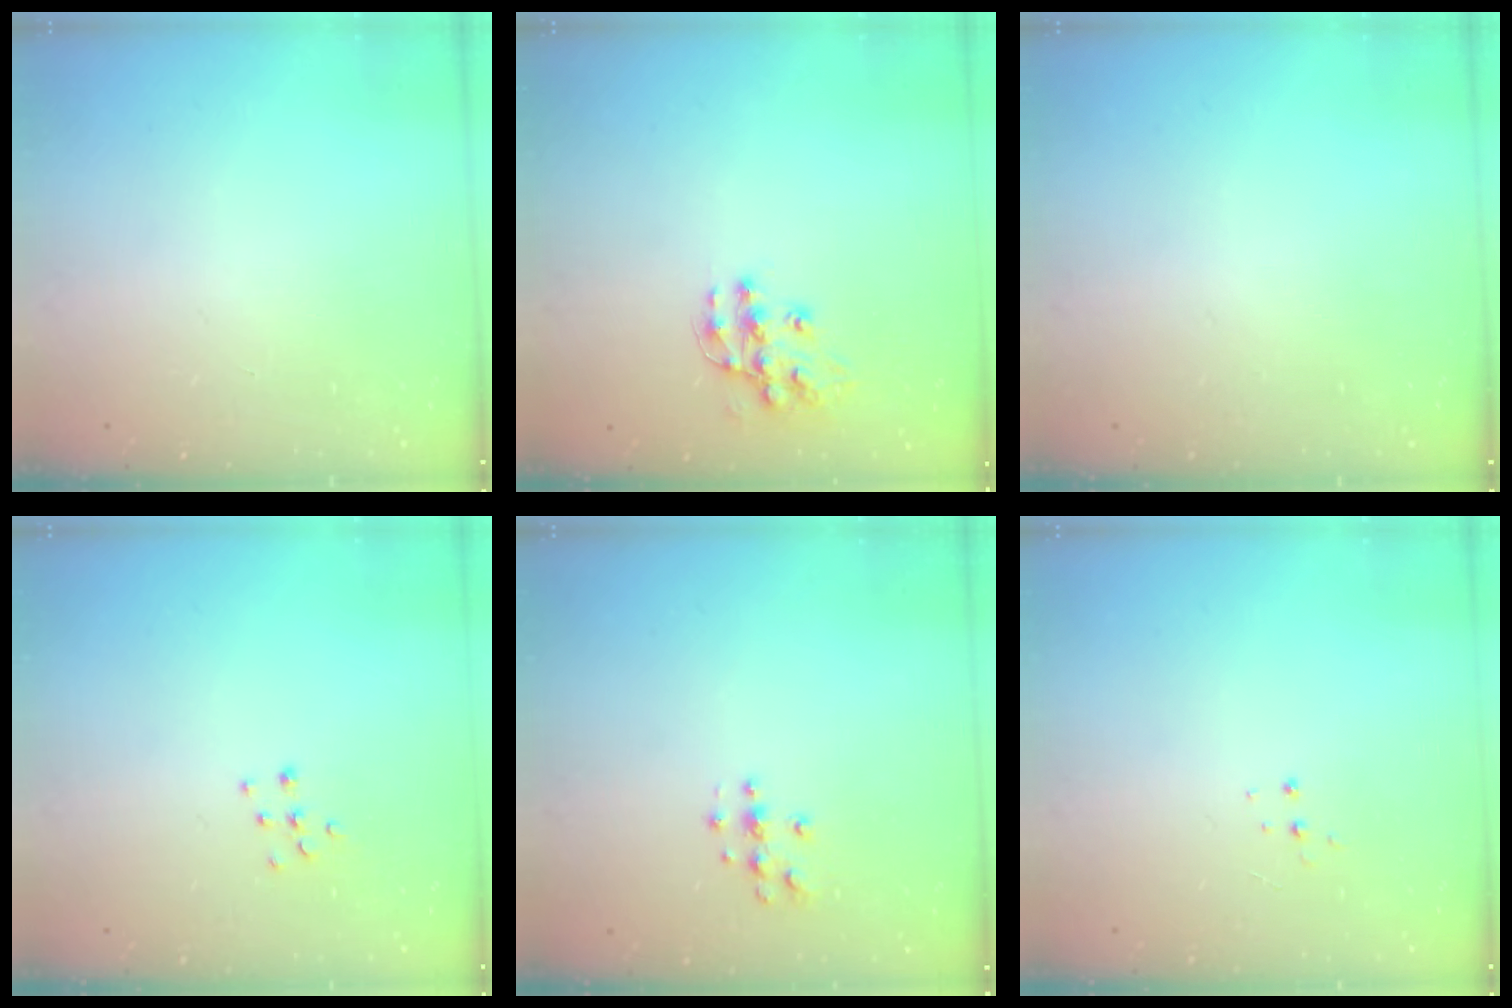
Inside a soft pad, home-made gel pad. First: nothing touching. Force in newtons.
{"total": 12.2, "press": 12.2, "slide": 0.9}
{"total": 0.0}
{"total": 5.8, "press": 5.8, "slide": 0.3}
{"total": 3.9, "press": 3.8, "slide": 0.4}
{"total": 3.8, "press": 3.8, "slide": 0.3}